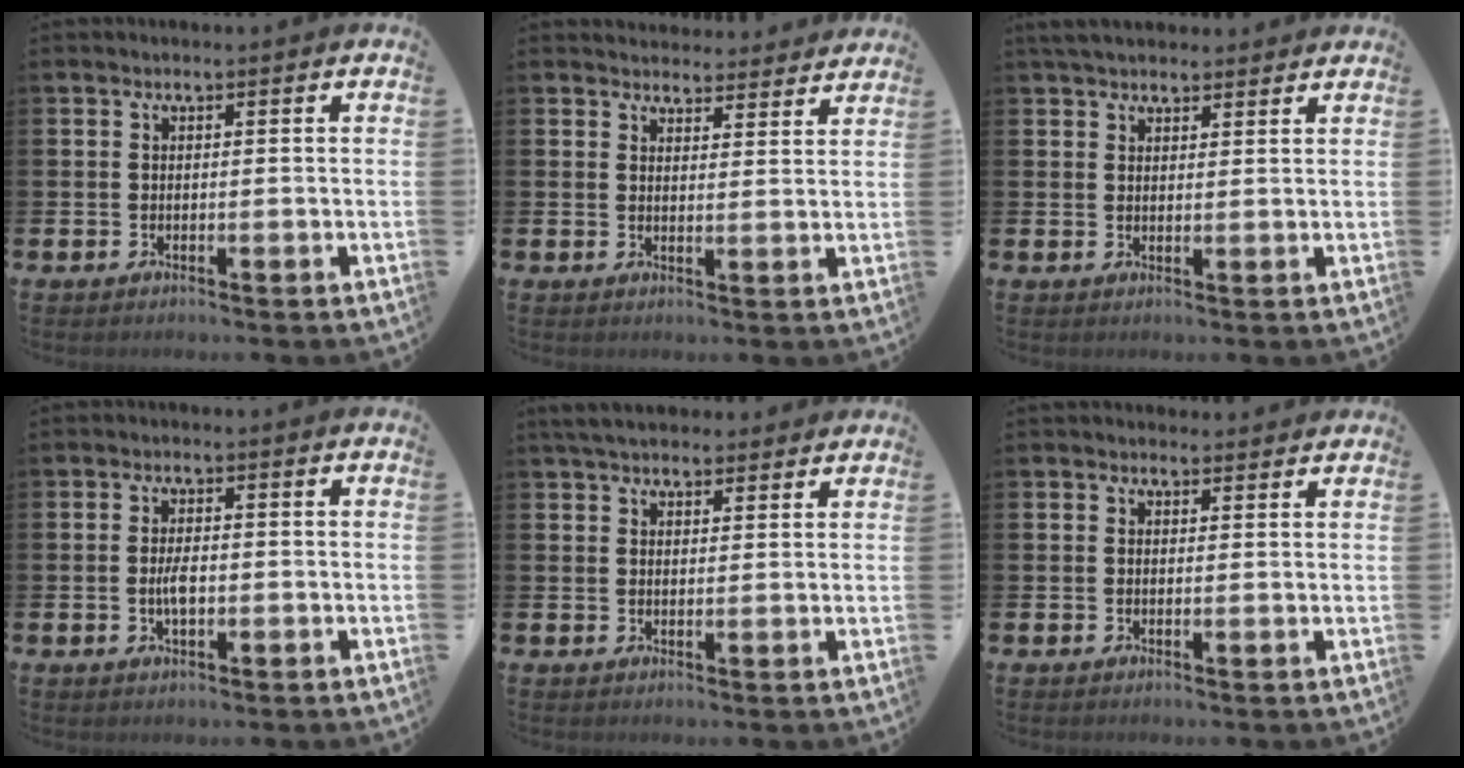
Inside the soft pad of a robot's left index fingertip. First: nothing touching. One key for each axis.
{"total": 3.8, "fx": 3.7, "fy": 1.0, "fz": -0.2, "tx": 0.003, "ty": -0.023, "tz": 0.066}
{"total": 3.6, "fx": 3.3, "fy": 1.2, "fz": 0.8, "tx": -0.024, "ty": -0.006, "tz": 0.064}
{"total": 2.8, "fx": -0.4, "fy": 1.3, "fz": 2.5, "tx": -0.037, "ty": -0.002, "tz": -0.009}
{"total": 4.4, "fx": 4.0, "fy": 1.4, "fz": 1.1, "tx": -0.032, "ty": -0.007, "tz": 0.076}
{"total": 1.3, "fx": 1.2, "fy": 0.5, "fz": 0.0, "tx": 0.014, "ty": -0.003, "tz": 0.019}